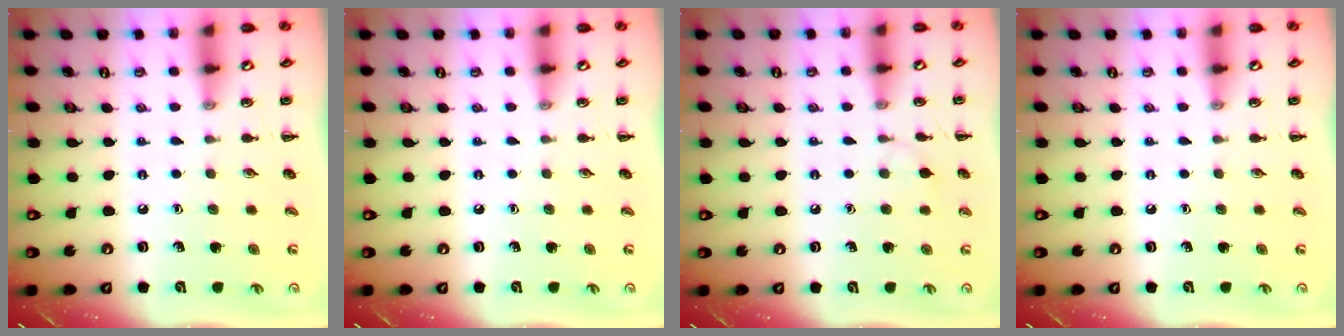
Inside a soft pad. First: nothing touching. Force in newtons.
{"total": 0.0}
{"total": 5.1, "press": 4.9, "slide": 1.4}
{"total": 0.0}